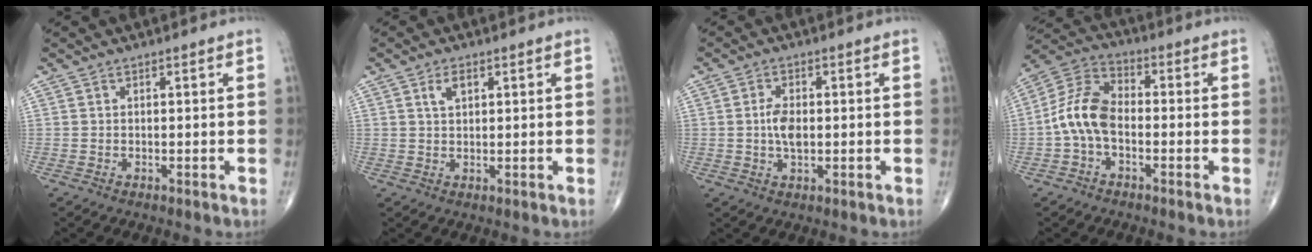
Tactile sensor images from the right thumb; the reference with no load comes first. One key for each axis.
{"total": 2.7, "fx": 1.3, "fy": 1.4, "fz": 2.0, "tx": -0.033, "ty": -0.002, "tz": 0.024}
{"total": 4.2, "fx": 0.0, "fy": 2.2, "fz": 3.6, "tx": -0.069, "ty": -0.001, "tz": -0.003}
{"total": 9.7, "fx": -1.8, "fy": 5.9, "fz": 7.5, "tx": -0.146, "ty": 0.034, "tz": -0.048}